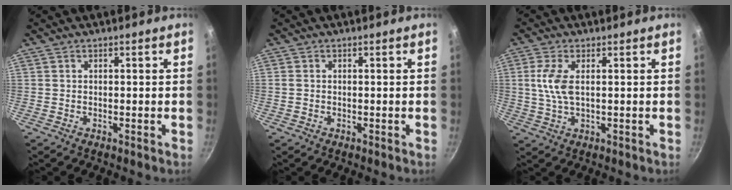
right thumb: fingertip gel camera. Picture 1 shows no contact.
{"total": 0.9, "force": [-0.2, 0.8, 0.4], "torque": [-0.007, 0.002, -0.004]}
{"total": 5.9, "force": [0.9, 2.6, 5.3], "torque": [-0.118, 0.003, 0.017]}